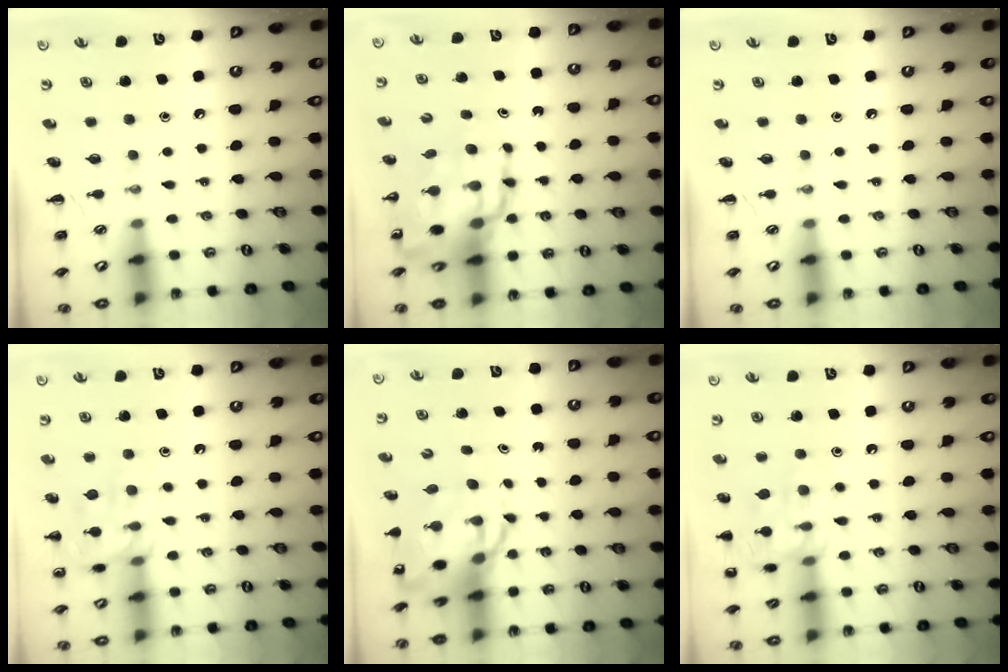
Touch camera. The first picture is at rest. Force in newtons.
{"total": 14.9, "press": 14.3, "slide": 4.1}
{"total": 0.0}
{"total": 13.6, "press": 13.6, "slide": 0.8}
{"total": 9.0, "press": 8.7, "slide": 2.3}
{"total": 14.7, "press": 14.7, "slide": 1.1}